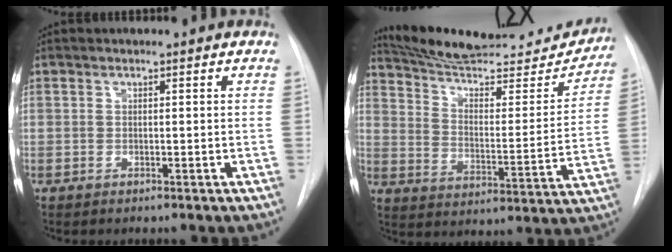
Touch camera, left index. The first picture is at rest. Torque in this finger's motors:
{"motor_torque": [0.82, -1.32, 0.03, 0.00]}